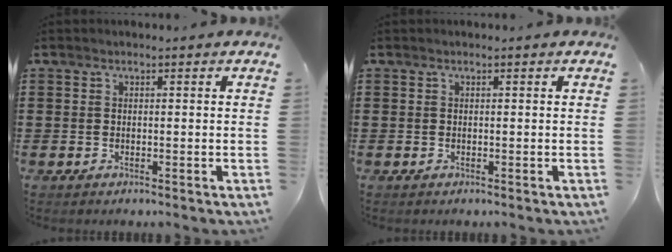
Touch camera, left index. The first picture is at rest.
{"total": 0.0}